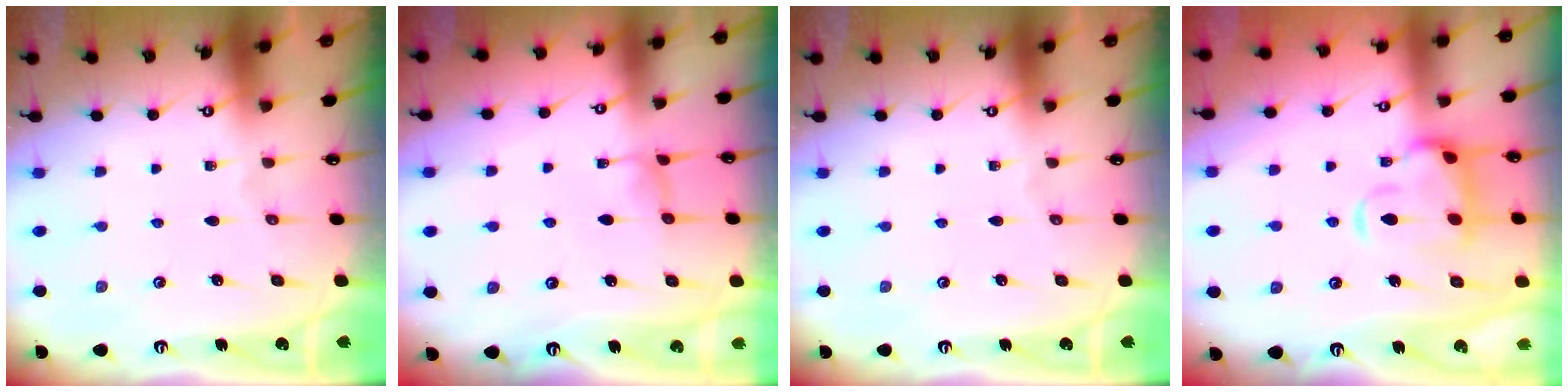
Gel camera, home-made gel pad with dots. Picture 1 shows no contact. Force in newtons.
{"total": 1.1, "press": 1.0, "slide": 0.3}
{"total": 0.0}
{"total": 6.2, "press": 6.0, "slide": 1.6}